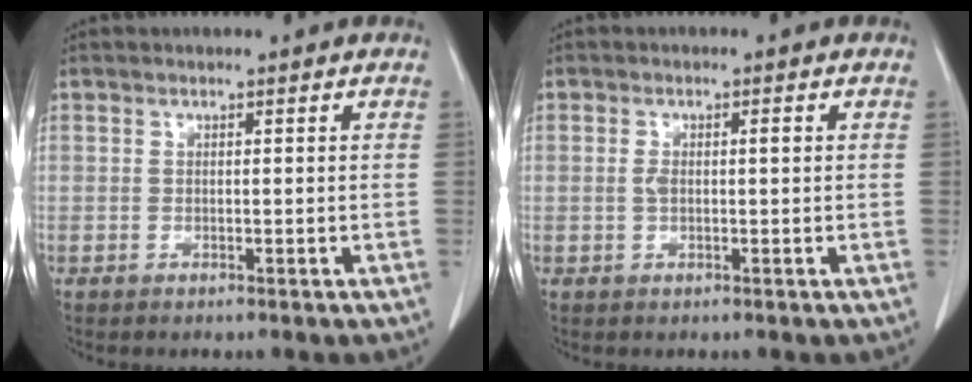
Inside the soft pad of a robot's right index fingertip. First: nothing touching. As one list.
[{"total": 2.3, "force": [0.2, 0.8, 2.2], "torque": [-0.047, 0.011, 0.006]}]